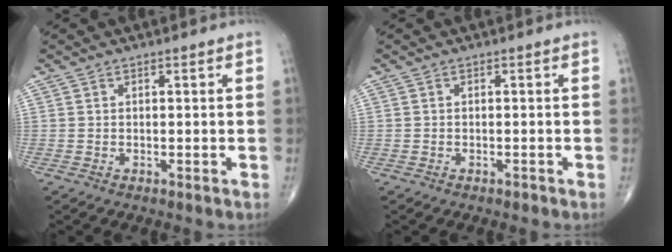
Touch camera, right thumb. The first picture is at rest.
{"total": 0.6, "force": [-0.5, 0.3, 0.2], "torque": [-0.005, 0.000, -0.009]}